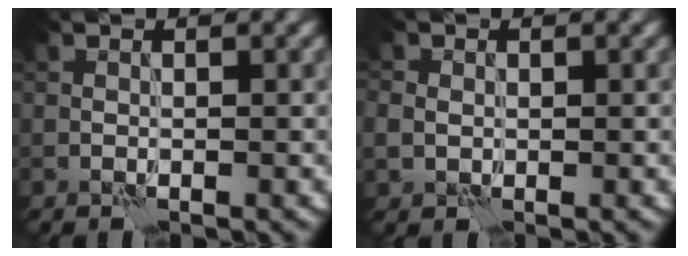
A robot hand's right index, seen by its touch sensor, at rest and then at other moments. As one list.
[{"total": 1.8, "force": [0.4, 1.7, 0.5], "torque": [-0.008, 0.002, 0.005]}]